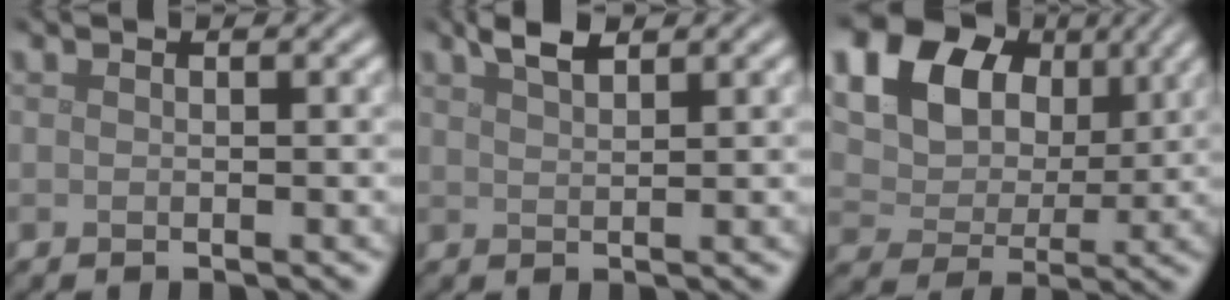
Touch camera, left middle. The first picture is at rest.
{"total": 2.2, "force": [1.8, 0.5, 1.3], "torque": [-0.021, 0.006, 0.032]}
{"total": 17.1, "force": [7.9, 12.5, 8.6], "torque": [-0.201, 0.042, 0.150]}